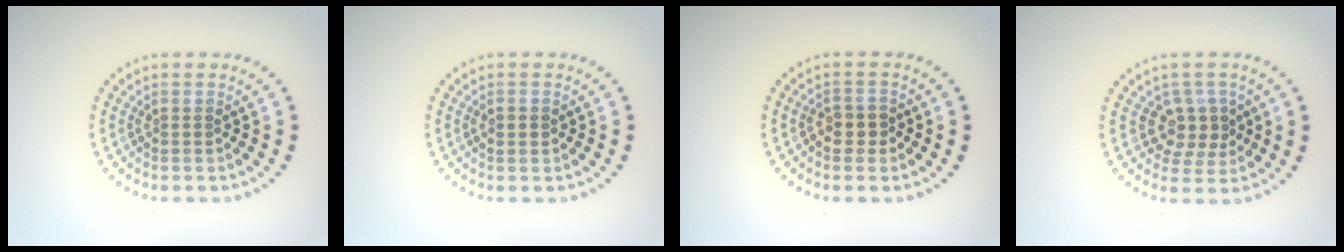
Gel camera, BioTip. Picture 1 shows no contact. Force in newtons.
{"total": 1.3, "press": 1.3, "slide": 0.2}
{"total": 1.5, "press": 1.4, "slide": 0.4}
{"total": 2.8, "press": 2.6, "slide": 1.2}